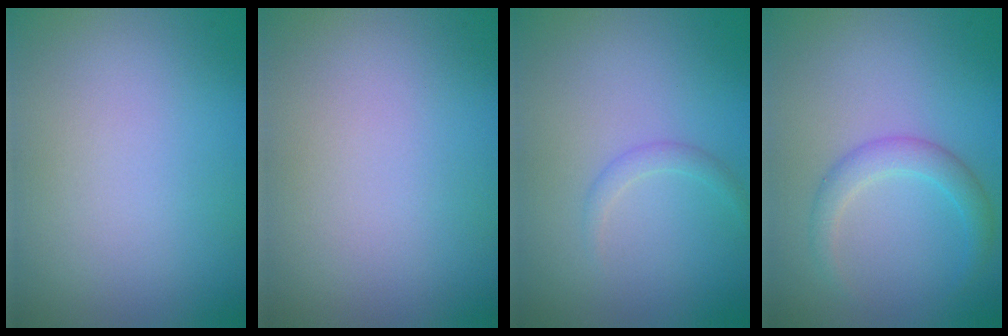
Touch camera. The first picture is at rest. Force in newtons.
{"total": 0.0}
{"total": 1.0, "press": 1.0, "slide": 0.1}
{"total": 2.3, "press": 2.3, "slide": 0.0}